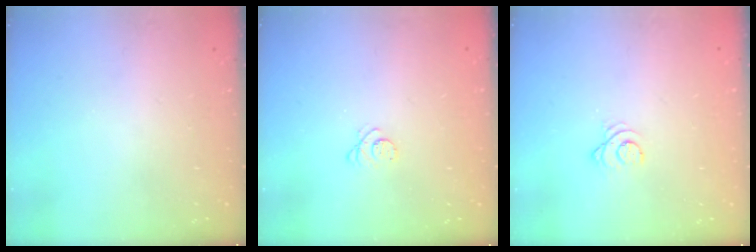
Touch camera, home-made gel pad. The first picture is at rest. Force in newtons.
{"total": 2.8, "press": 2.8, "slide": 0.4}
{"total": 2.7, "press": 2.7, "slide": 0.3}